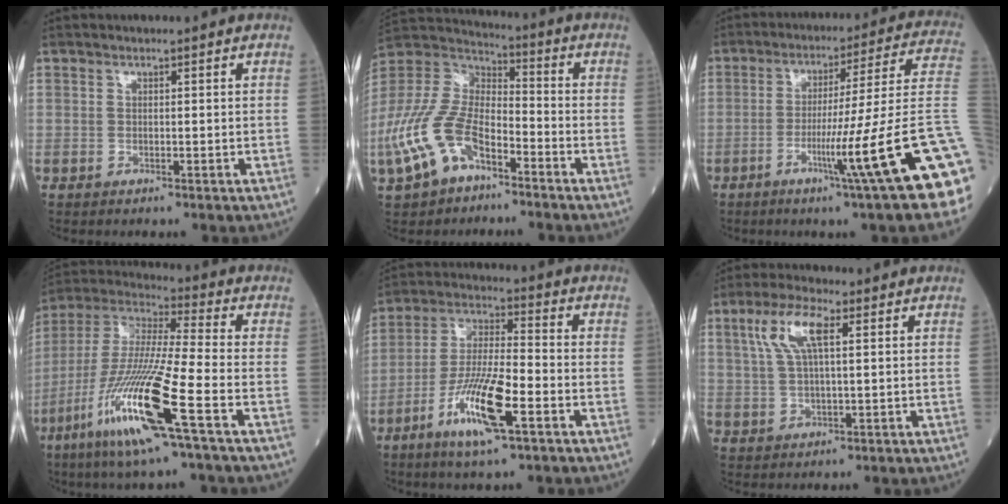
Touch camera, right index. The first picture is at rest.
{"total": 14.7, "force": [-7.2, 7.3, 10.5], "torque": [-0.245, 0.006, -0.141]}
{"total": 19.3, "force": [-7.0, -2.8, 17.8], "torque": [-0.196, -0.009, -0.115]}
{"total": 18.2, "force": [-8.2, 0.1, 16.3], "torque": [-0.357, -0.038, -0.164]}
{"total": 12.5, "force": [-5.7, 1.7, 11.0], "torque": [-0.217, -0.013, -0.107]}
{"total": 7.4, "force": [2.8, 2.0, 6.5], "torque": [-0.140, 0.018, 0.056]}